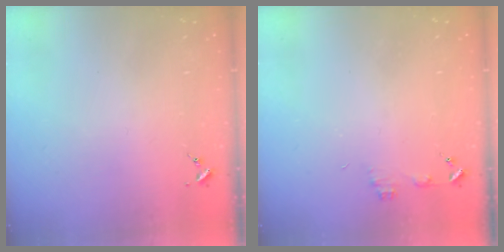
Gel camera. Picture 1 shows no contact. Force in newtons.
{"total": 4.6, "press": 4.5, "slide": 0.4}